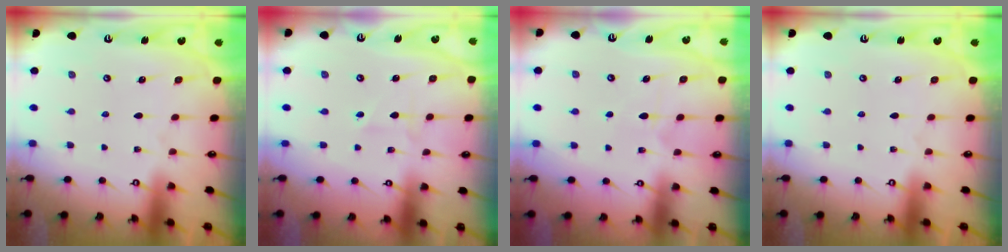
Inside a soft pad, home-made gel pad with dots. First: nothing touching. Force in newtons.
{"total": 1.6, "press": 1.5, "slide": 0.5}
{"total": 5.8, "press": 5.8, "slide": 0.5}
{"total": 0.0}